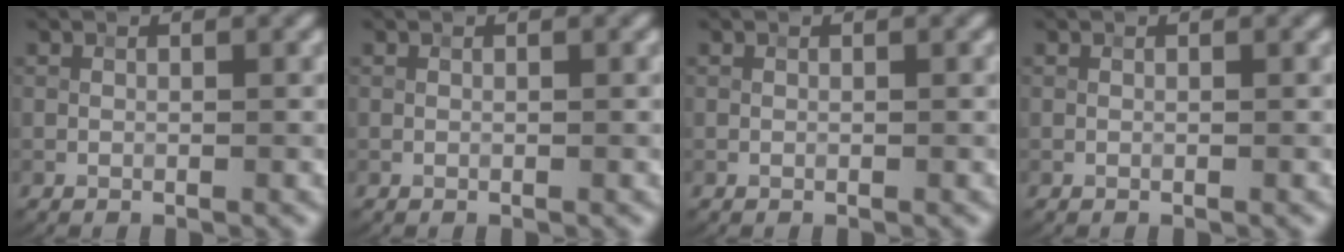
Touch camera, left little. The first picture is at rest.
{"total": 0.0}
{"total": 0.0}
{"total": 0.0}